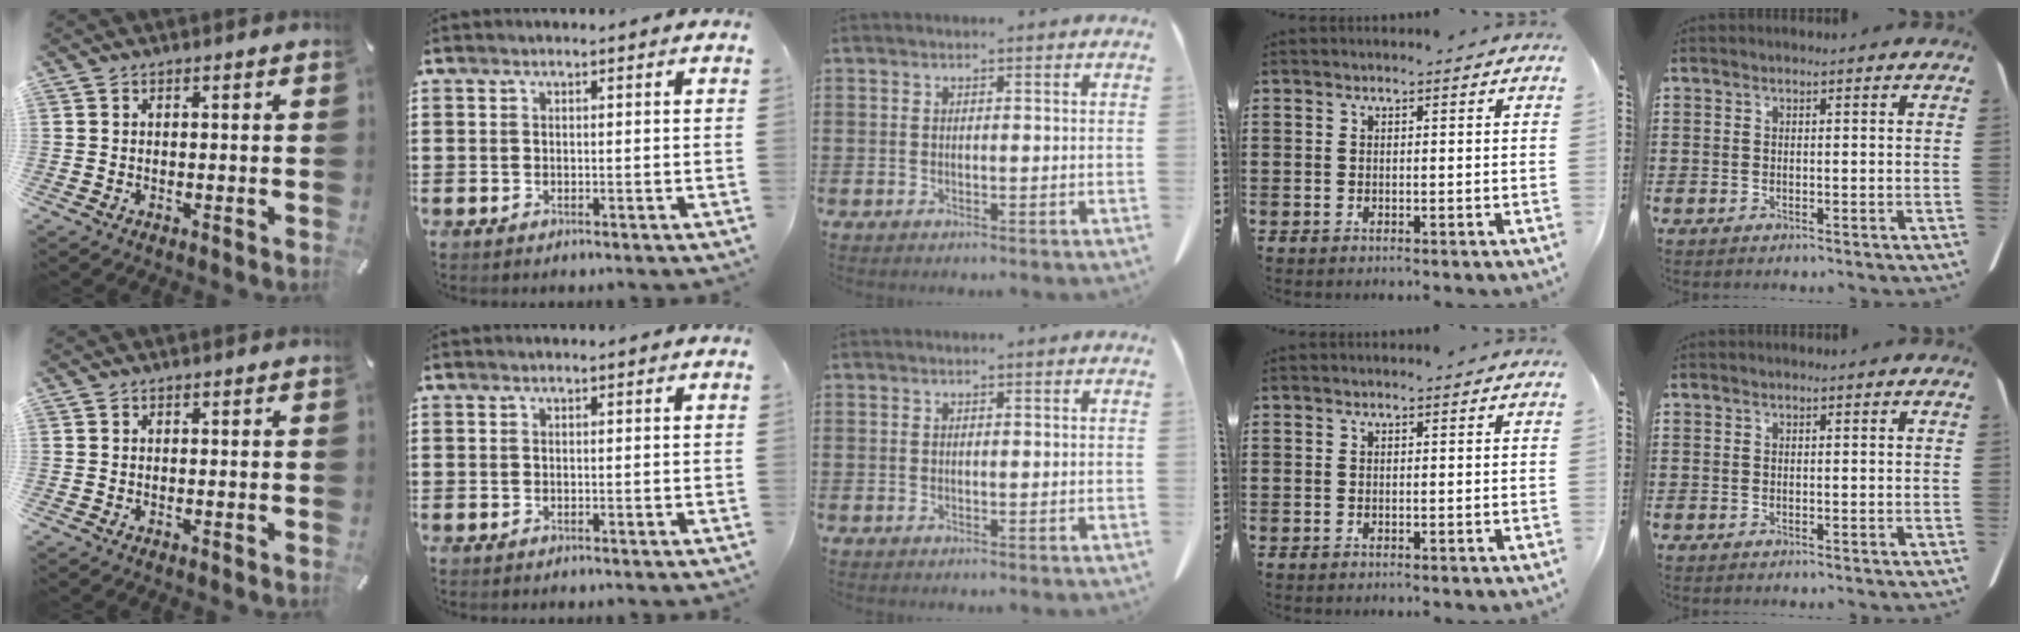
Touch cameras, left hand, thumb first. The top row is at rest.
{}